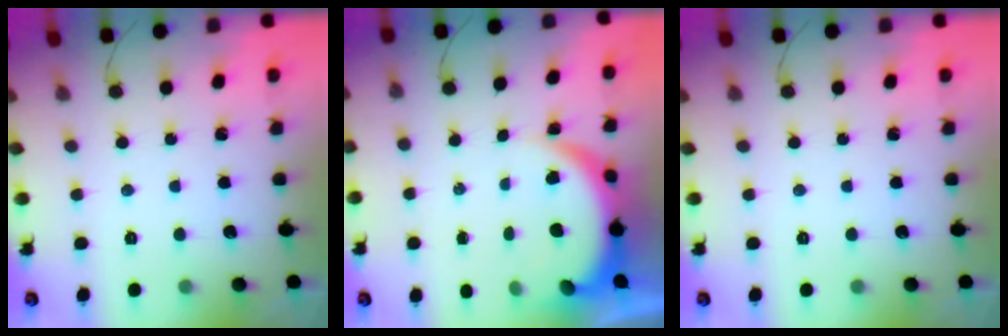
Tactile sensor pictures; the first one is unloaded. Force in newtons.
{"total": 6.4, "press": 6.3, "slide": 0.8}
{"total": 0.0}